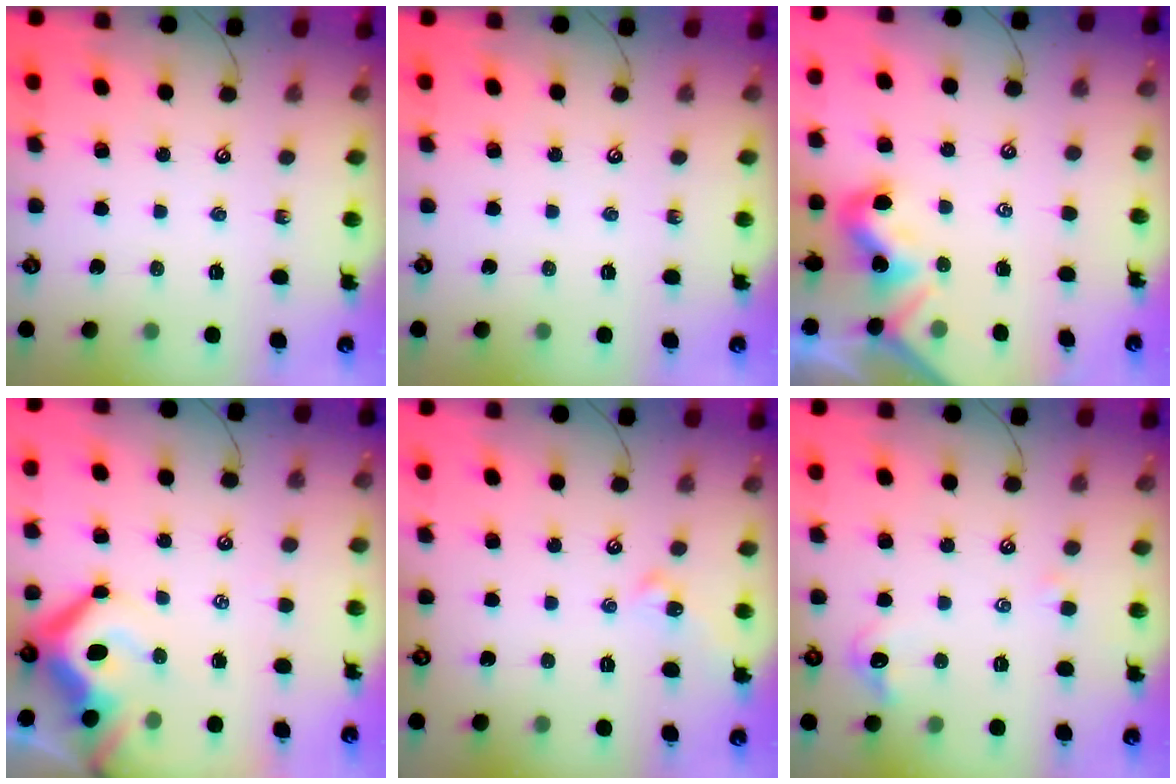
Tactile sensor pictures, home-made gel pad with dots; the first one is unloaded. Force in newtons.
{"total": 0.0}
{"total": 1.9, "press": 1.8, "slide": 0.3}
{"total": 10.4, "press": 10.2, "slide": 2.0}
{"total": 1.3, "press": 1.2, "slide": 0.4}
{"total": 0.8, "press": 0.5, "slide": 0.7}